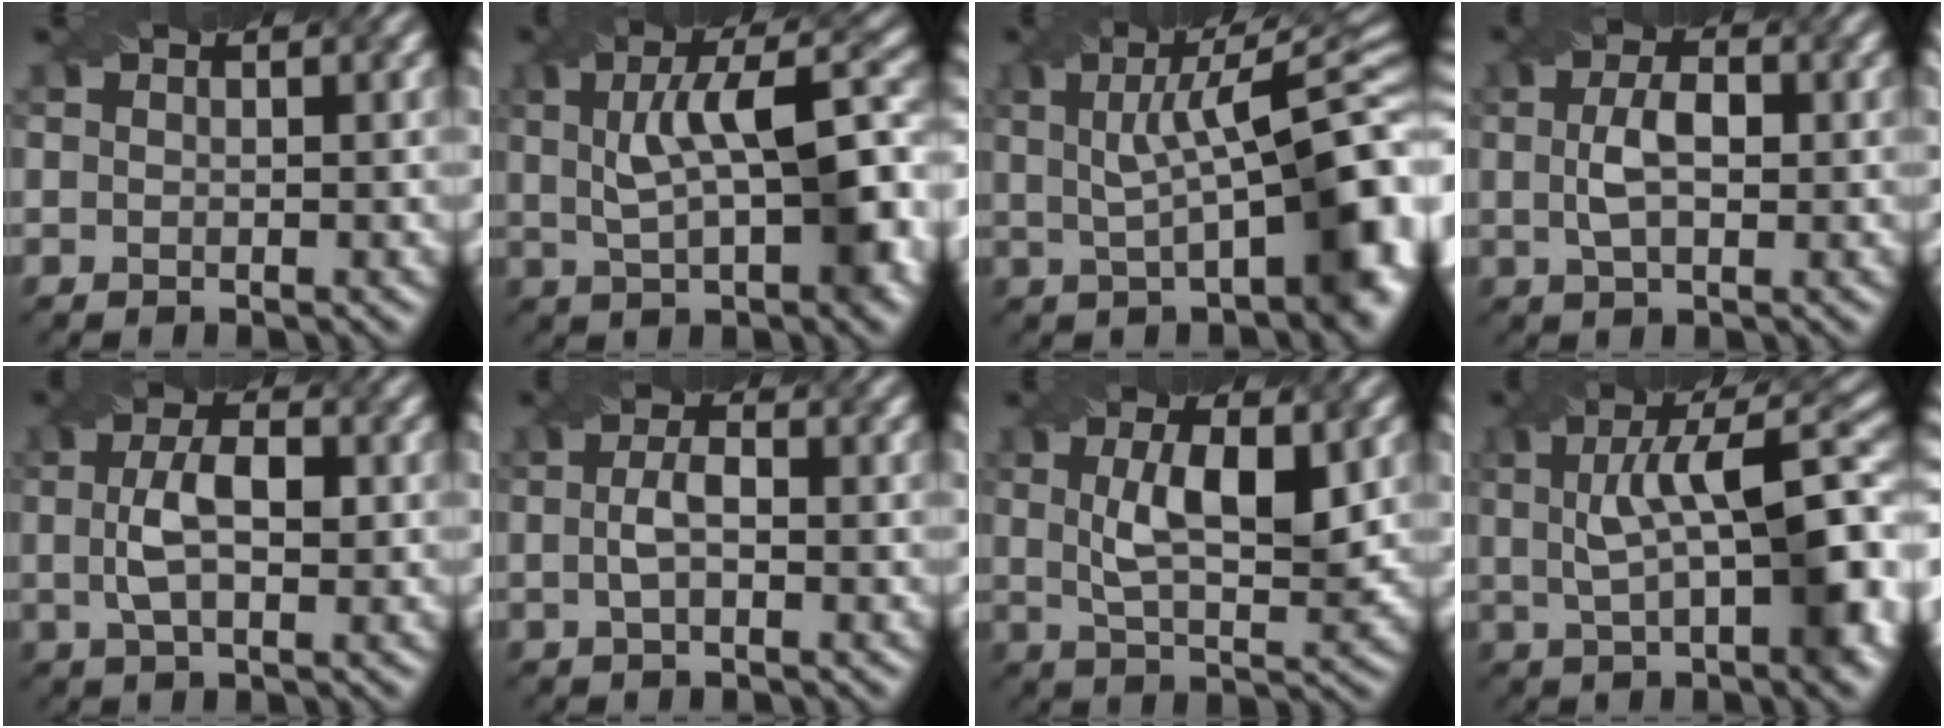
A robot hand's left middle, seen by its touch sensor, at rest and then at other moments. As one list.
[{"total": 9.0, "force": [0.9, 3.2, 8.3], "torque": [-0.136, 0.011, 0.015]}, {"total": 10.5, "force": [1.4, 3.4, 9.9], "torque": [-0.143, 0.009, 0.025]}, {"total": 3.5, "force": [0.3, 1.7, 3.1], "torque": [-0.069, 0.005, 0.002]}, {"total": 4.3, "force": [0.2, 1.9, 3.9], "torque": [-0.081, 0.006, 0.000]}, {"total": 2.1, "force": [-0.2, 0.8, 2.0], "torque": [-0.045, 0.002, -0.006]}, {"total": 6.2, "force": [1.4, 2.3, 5.6], "torque": [-0.105, 0.000, 0.029]}, {"total": 10.6, "force": [1.2, 3.5, 9.9], "torque": [-0.151, 0.013, 0.018]}]